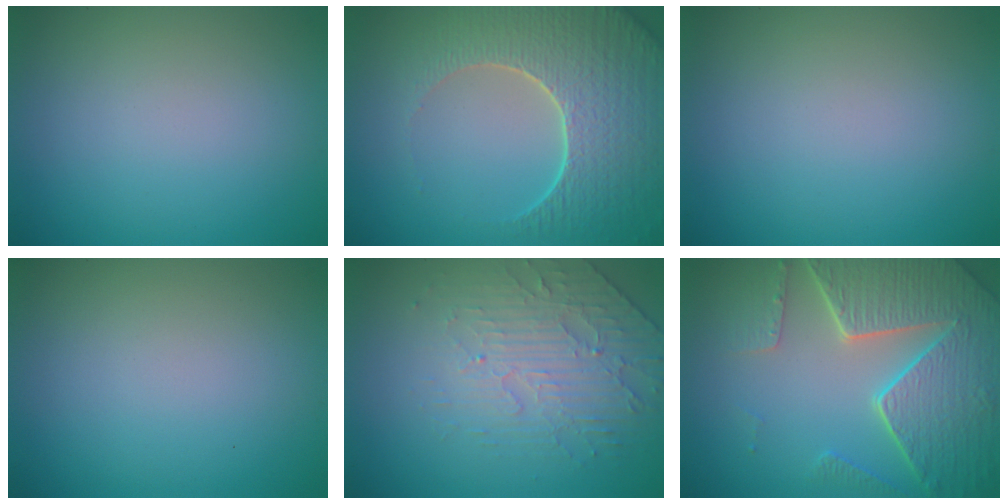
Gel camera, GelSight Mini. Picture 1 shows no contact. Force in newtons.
{"total": 7.3, "press": 5.8, "slide": 4.3}
{"total": 0.0}
{"total": 0.0}
{"total": 4.5, "press": 3.3, "slide": 3.0}
{"total": 8.2, "press": 5.9, "slide": 5.7}